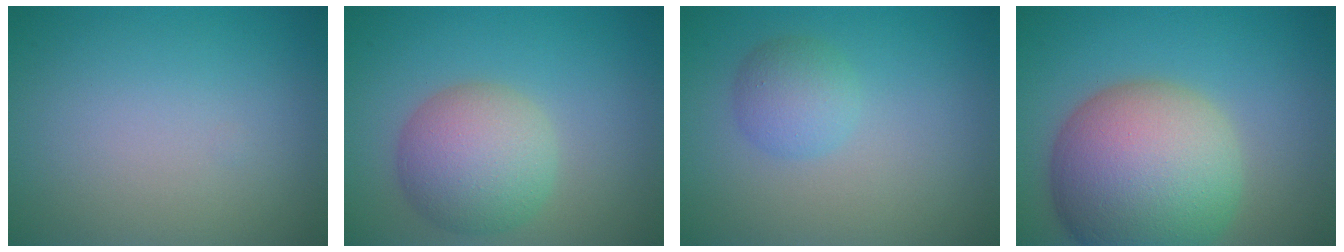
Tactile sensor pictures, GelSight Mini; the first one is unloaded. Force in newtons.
{"total": 6.1, "press": 6.1, "slide": 0.3}
{"total": 2.5, "press": 2.5, "slide": 0.1}
{"total": 13.3, "press": 13.2, "slide": 0.8}